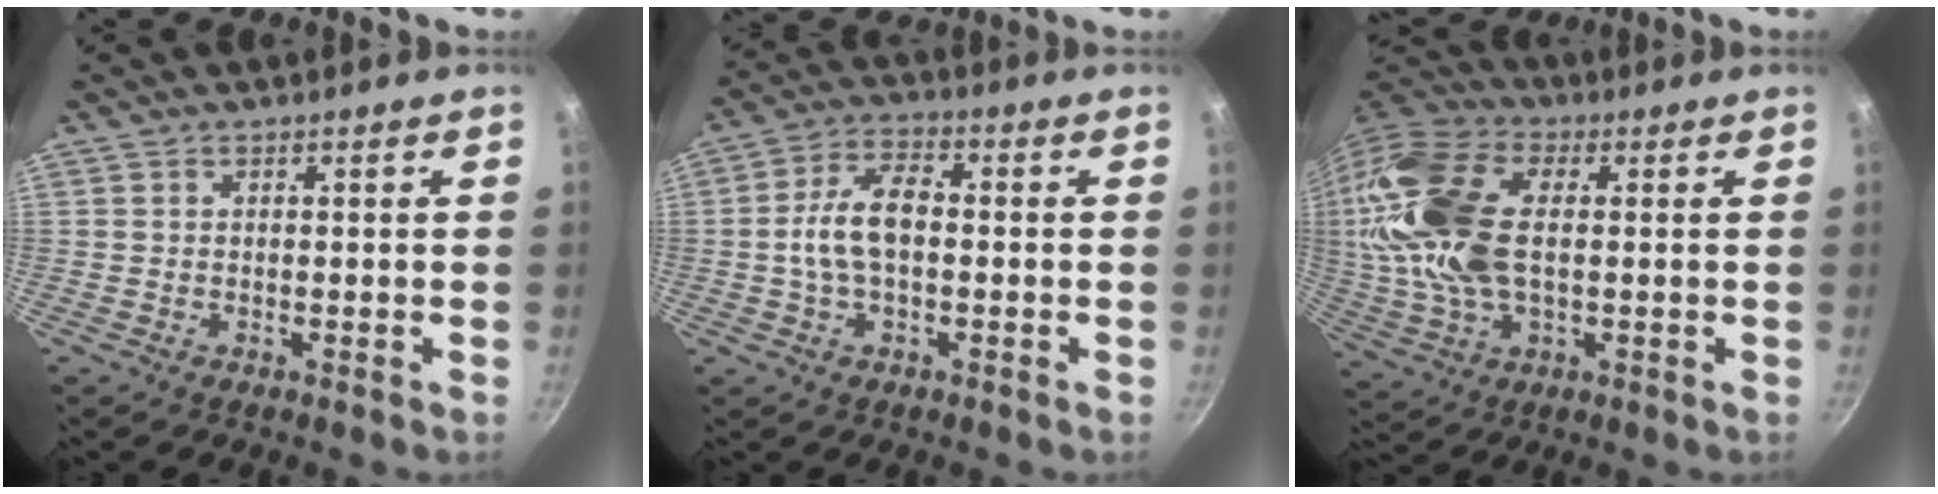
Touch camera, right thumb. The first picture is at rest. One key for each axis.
{"total": 9.1, "fx": -0.5, "fy": 5.1, "fz": 7.6, "tx": -0.135, "ty": 0.031, "tz": -0.016}
{"total": 20.5, "fx": 2.1, "fy": 11.8, "fz": 16.6, "tx": -0.330, "ty": 0.015, "tz": 0.030}